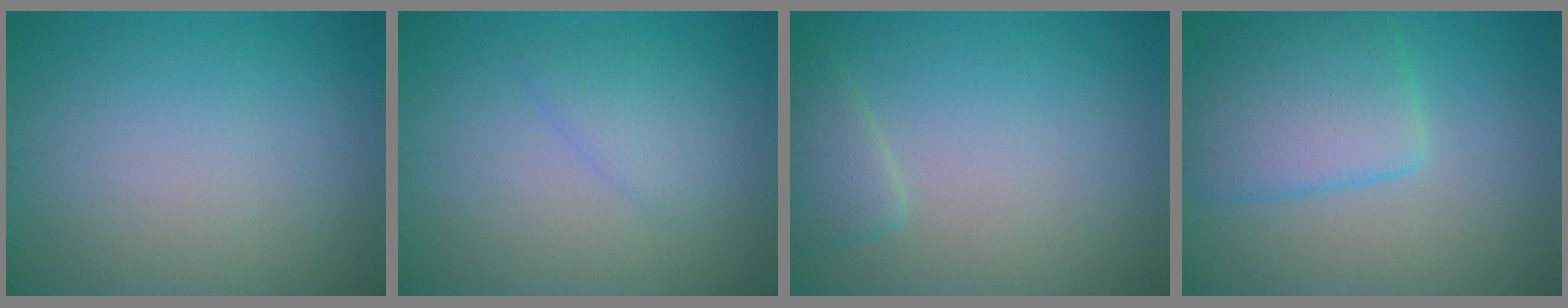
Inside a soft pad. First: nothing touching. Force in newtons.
{"total": 1.9, "press": 1.9, "slide": 0.1}
{"total": 1.9, "press": 1.9, "slide": 0.2}
{"total": 5.2, "press": 5.2, "slide": 0.3}